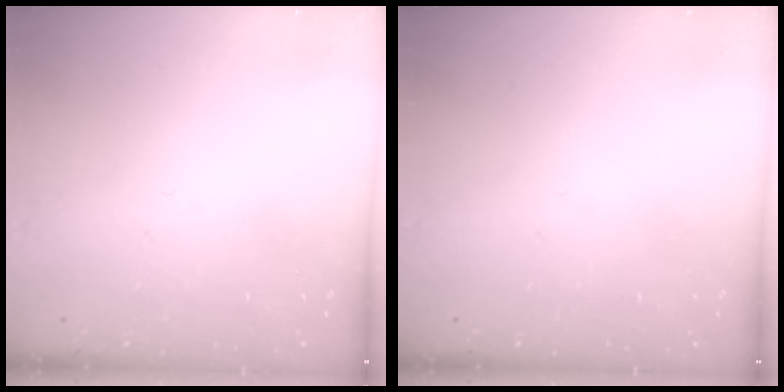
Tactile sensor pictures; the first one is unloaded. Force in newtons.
{"total": 0.0}